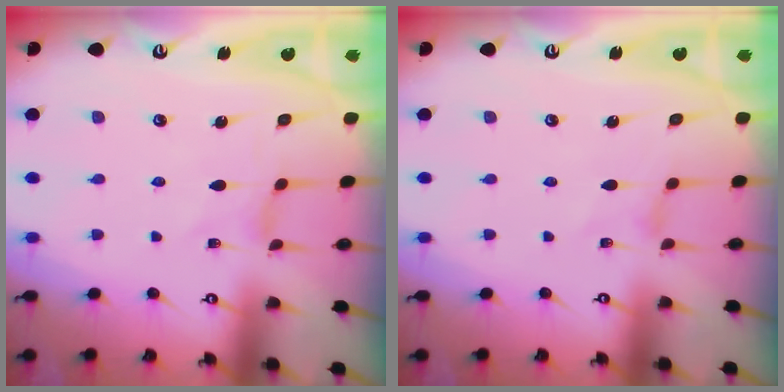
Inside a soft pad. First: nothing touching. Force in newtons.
{"total": 0.0}